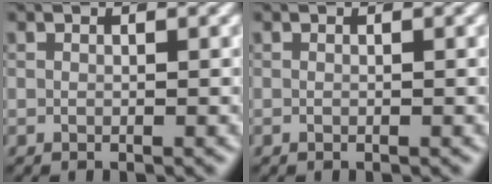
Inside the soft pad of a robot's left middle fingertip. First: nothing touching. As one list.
[{"total": 0.0}]